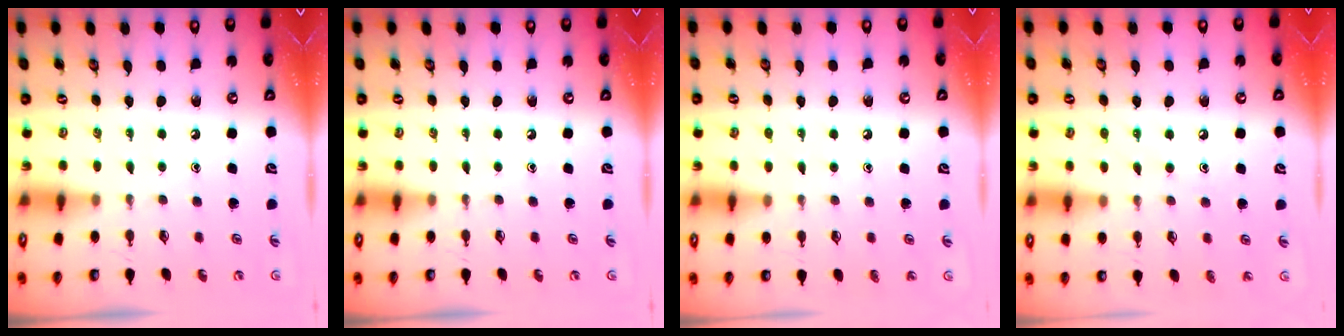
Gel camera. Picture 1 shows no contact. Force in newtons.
{"total": 0.0}
{"total": 4.2, "press": 4.1, "slide": 0.4}
{"total": 7.4, "press": 7.4, "slide": 0.2}